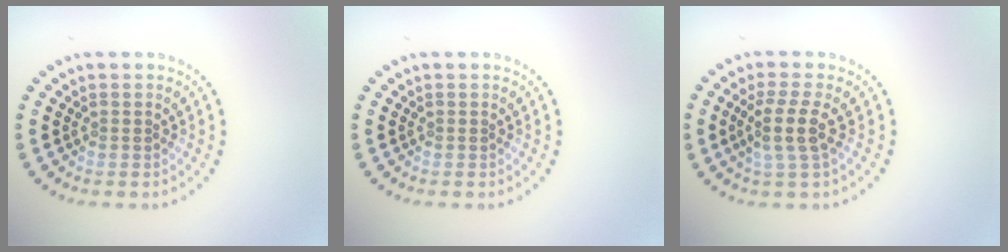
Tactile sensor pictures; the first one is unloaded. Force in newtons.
{"total": 0.0}
{"total": 2.9, "press": 2.2, "slide": 1.9}